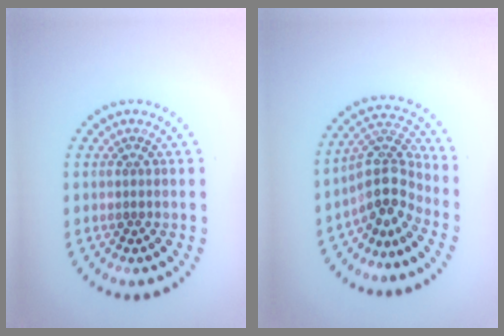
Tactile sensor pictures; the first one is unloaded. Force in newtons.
{"total": 4.1, "press": 3.1, "slide": 2.6}